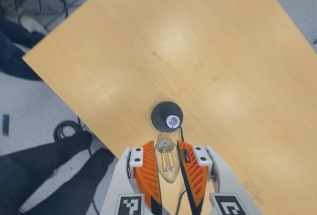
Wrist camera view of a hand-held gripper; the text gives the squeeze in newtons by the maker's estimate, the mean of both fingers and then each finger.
{"total": 12.9, "left": 14.1, "right": 11.6}